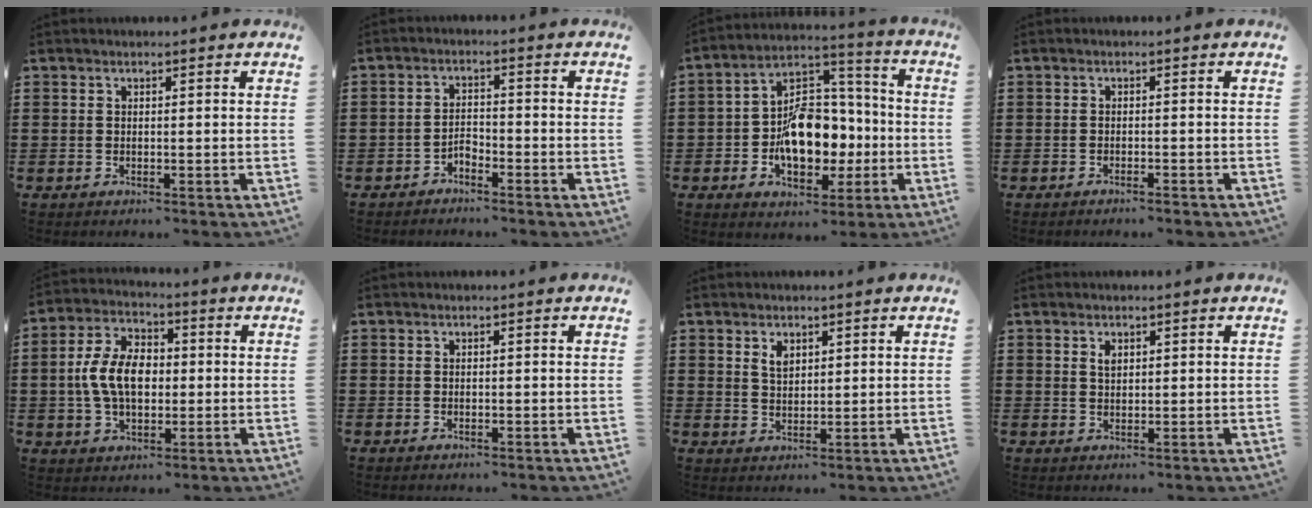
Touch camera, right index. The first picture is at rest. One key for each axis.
{"total": 2.0, "fx": -1.9, "fy": 0.6, "fz": 0.4, "tx": -0.016, "ty": 0.005, "tz": -0.041}
{"total": 11.7, "fx": -2.2, "fy": 8.2, "fz": 8.1, "tx": -0.150, "ty": 0.007, "tz": -0.034}
{"total": 1.0, "fx": -0.9, "fy": -0.1, "fz": 0.3, "tx": -0.008, "ty": -0.001, "tz": -0.018}
{"total": 8.9, "fx": -0.2, "fy": 5.8, "fz": 6.8, "tx": -0.158, "ty": 0.013, "tz": -0.009}
{"total": 0.0}
{"total": 2.3, "fx": 1.4, "fy": 1.3, "fz": 1.3, "tx": -0.031, "ty": 0.003, "tz": 0.025}
{"total": 1.4, "fx": 0.7, "fy": 0.8, "fz": 0.9, "tx": -0.020, "ty": 0.003, "tz": 0.013}